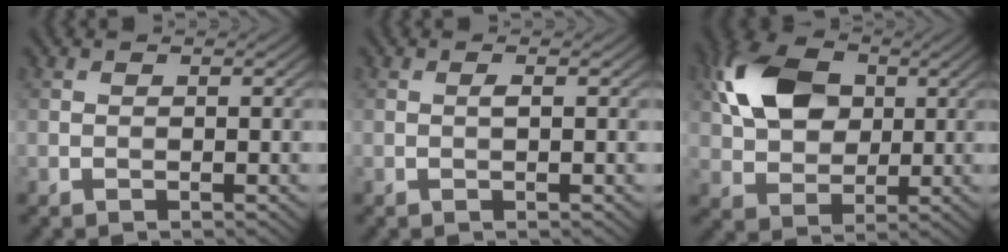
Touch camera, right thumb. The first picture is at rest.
{"total": 0.6, "force": [0.1, 0.0, 0.6], "torque": [-0.013, 0.002, 0.002]}
{"total": 10.6, "force": [2.8, 7.5, 7.0], "torque": [-0.167, 0.018, 0.042]}